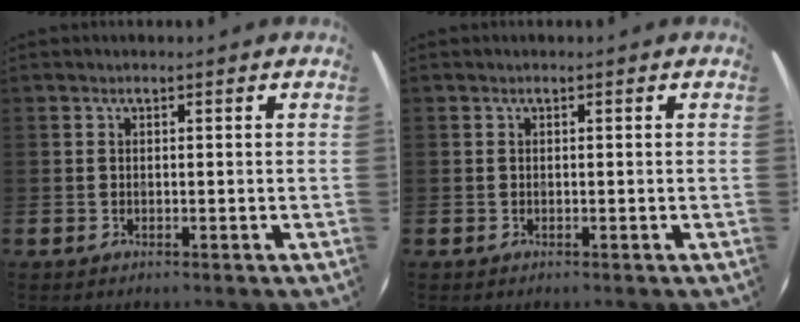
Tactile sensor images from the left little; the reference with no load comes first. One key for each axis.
{"total": 0.0}